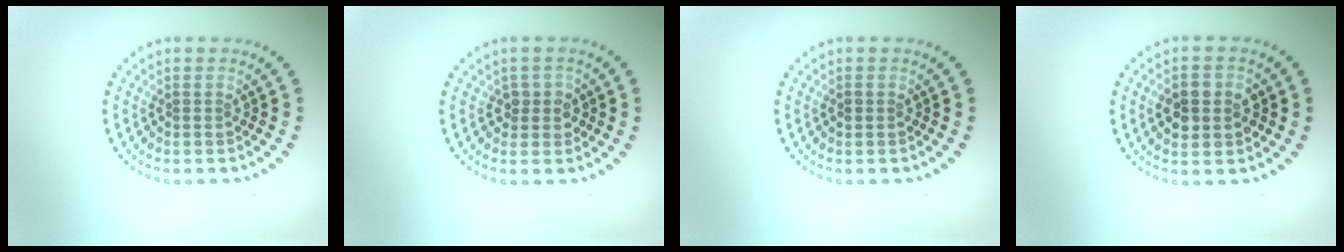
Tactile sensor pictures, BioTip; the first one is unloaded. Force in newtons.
{"total": 1.9, "press": 1.7, "slide": 0.9}
{"total": 0.6, "press": 0.6, "slide": 0.1}
{"total": 3.6, "press": 3.6, "slide": 0.2}